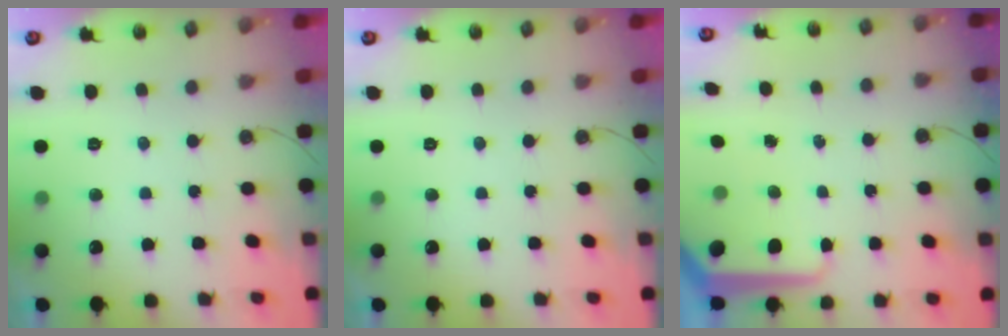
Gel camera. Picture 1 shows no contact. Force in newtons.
{"total": 0.0}
{"total": 8.6, "press": 8.5, "slide": 0.9}